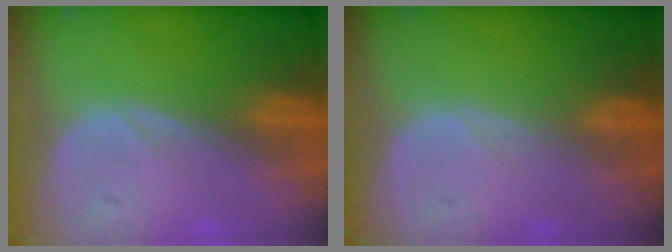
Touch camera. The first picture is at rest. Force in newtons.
{"total": 0.0}